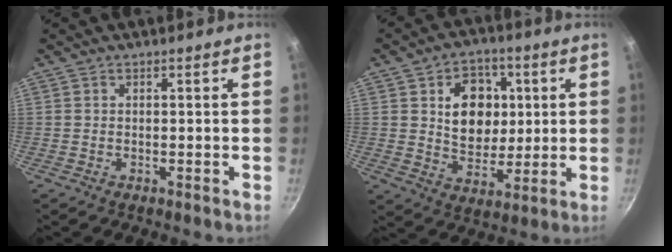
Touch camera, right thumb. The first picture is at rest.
{"total": 12.8, "force": [2.7, 9.8, 7.8], "torque": [-0.073, -0.014, 0.044]}